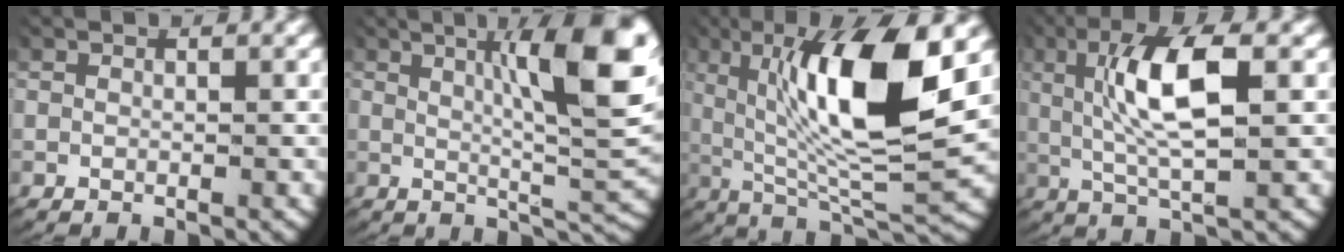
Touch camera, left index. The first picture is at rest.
{"total": 11.6, "force": [3.7, 3.6, 10.4], "torque": [-0.129, 0.009, 0.051]}
{"total": 13.1, "force": [2.7, 4.4, 12.0], "torque": [-0.221, -0.001, 0.049]}
{"total": 6.6, "force": [1.4, 1.8, 6.2], "torque": [-0.127, -0.001, 0.030]}